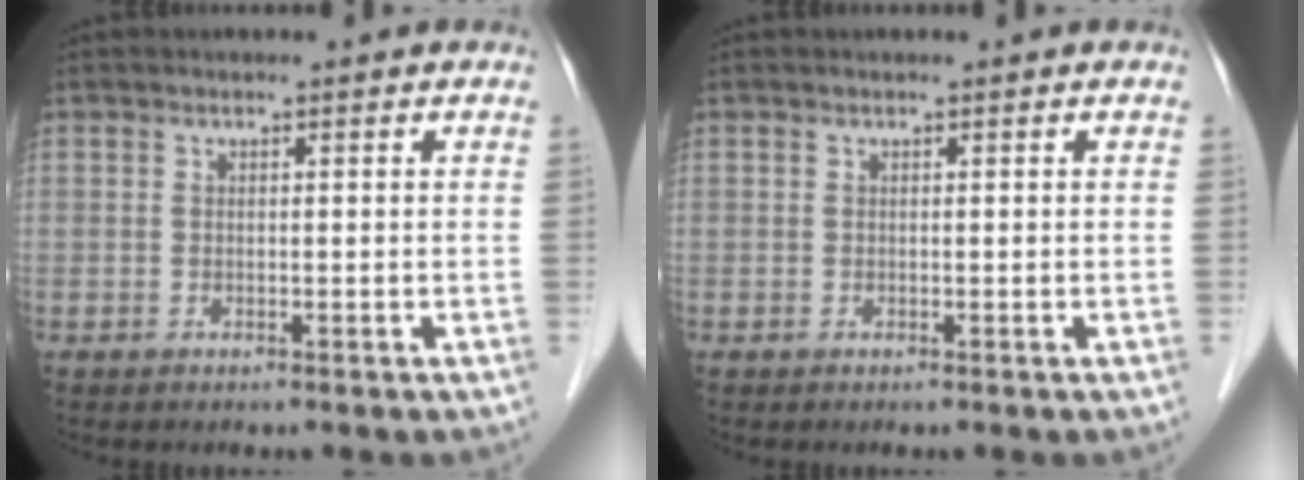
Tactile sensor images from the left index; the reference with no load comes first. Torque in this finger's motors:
{"motor_torque": [0.00, 0.00, 0.00, 0.00]}